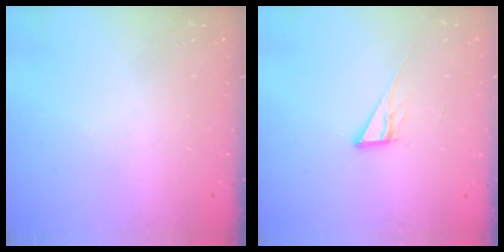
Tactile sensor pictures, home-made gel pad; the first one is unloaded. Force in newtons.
{"total": 6.1, "press": 6.1, "slide": 0.3}